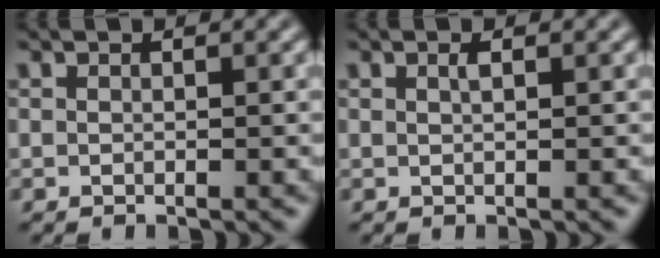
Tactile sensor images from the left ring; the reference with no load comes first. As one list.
[{"total": 0.7, "force": [0.3, 0.2, 0.6], "torque": [-0.011, 0.002, 0.006]}]